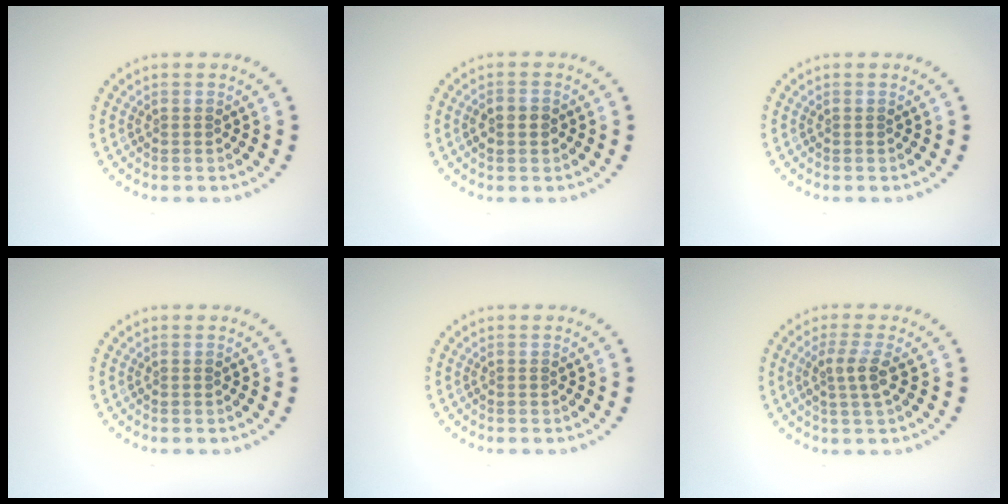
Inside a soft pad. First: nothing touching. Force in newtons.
{"total": 1.6, "press": 1.6, "slide": 0.2}
{"total": 0.0}
{"total": 0.0}
{"total": 0.0}
{"total": 2.4, "press": 2.1, "slide": 1.0}